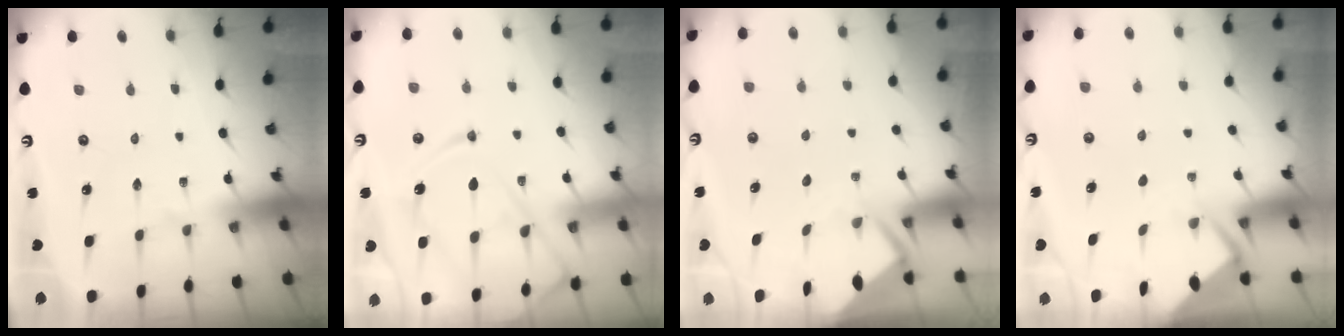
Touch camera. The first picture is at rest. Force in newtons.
{"total": 15.5, "press": 15.4, "slide": 1.7}
{"total": 3.8, "press": 3.8, "slide": 0.3}
{"total": 2.6, "press": 2.6, "slide": 0.4}